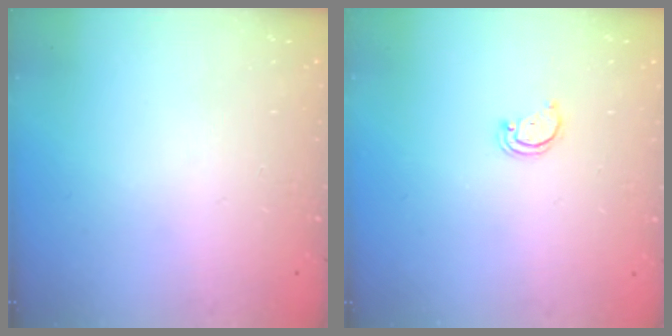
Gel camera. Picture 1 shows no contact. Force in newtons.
{"total": 1.5, "press": 1.5, "slide": 0.1}